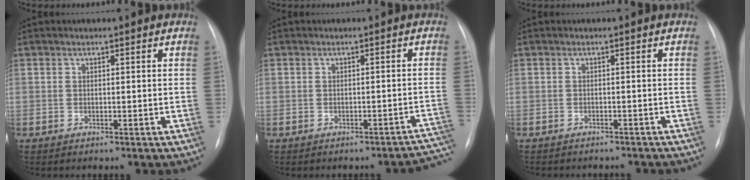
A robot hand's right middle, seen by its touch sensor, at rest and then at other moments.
{"total": 4.5, "force": [-4.0, 1.5, 1.3], "torque": [0.015, 0.020, -0.041]}
{"total": 6.2, "force": [-5.6, 2.1, 1.6], "torque": [-0.014, 0.004, -0.062]}